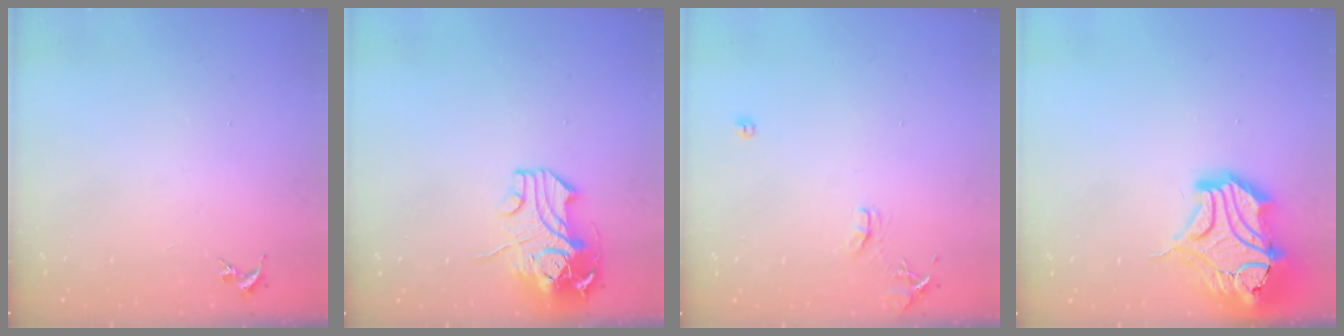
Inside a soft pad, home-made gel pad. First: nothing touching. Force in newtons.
{"total": 12.8, "press": 12.6, "slide": 2.3}
{"total": 8.6, "press": 8.6, "slide": 0.8}
{"total": 19.2, "press": 18.9, "slide": 3.2}